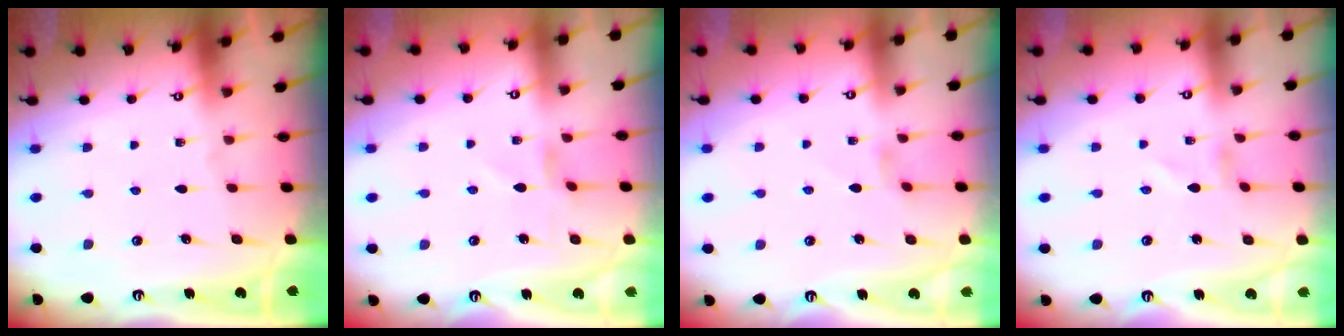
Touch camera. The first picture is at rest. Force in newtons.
{"total": 1.7, "press": 1.7, "slide": 0.4}
{"total": 2.4, "press": 2.3, "slide": 0.4}
{"total": 1.2, "press": 1.1, "slide": 0.1}